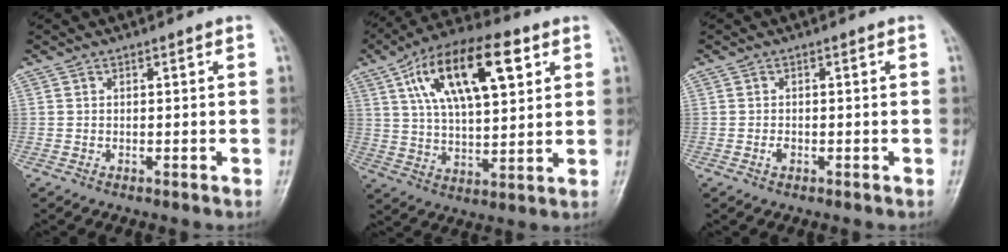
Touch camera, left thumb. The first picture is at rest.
{"total": 19.1, "force": [7.6, 8.2, 15.5], "torque": [-0.245, -0.004, 0.127]}
{"total": 1.1, "force": [-0.4, 0.7, 0.8], "torque": [-0.014, 0.002, -0.008]}